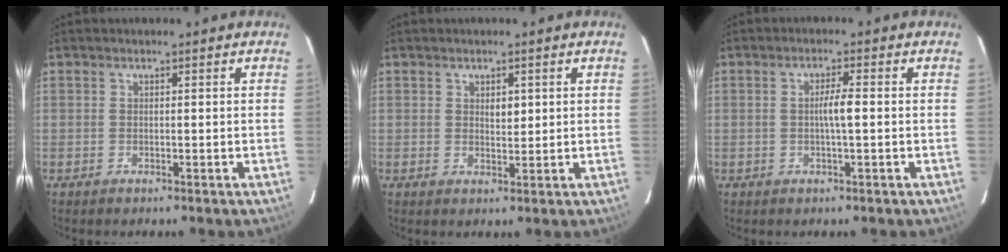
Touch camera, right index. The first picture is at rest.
{"total": 2.0, "force": [0.7, 1.0, 1.6], "torque": [-0.024, -0.002, 0.013]}
{"total": 2.9, "force": [-0.1, 0.0, 2.9], "torque": [-0.053, 0.000, -0.003]}